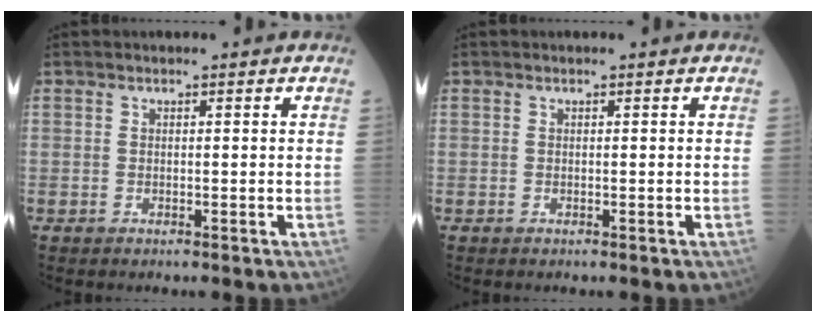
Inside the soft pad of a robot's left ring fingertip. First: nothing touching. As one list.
[{"total": 0.0}]